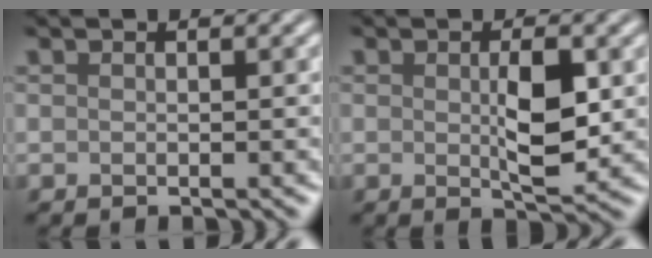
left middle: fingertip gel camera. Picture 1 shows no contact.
{"total": 3.5, "force": [-0.1, 0.9, 3.3], "torque": [-0.064, -0.008, 0.007]}